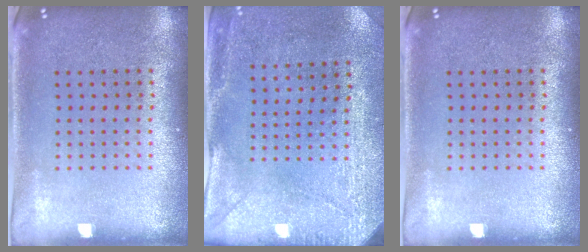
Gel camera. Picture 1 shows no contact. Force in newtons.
{"total": 2.9, "press": 2.5, "slide": 1.5}
{"total": 0.0}